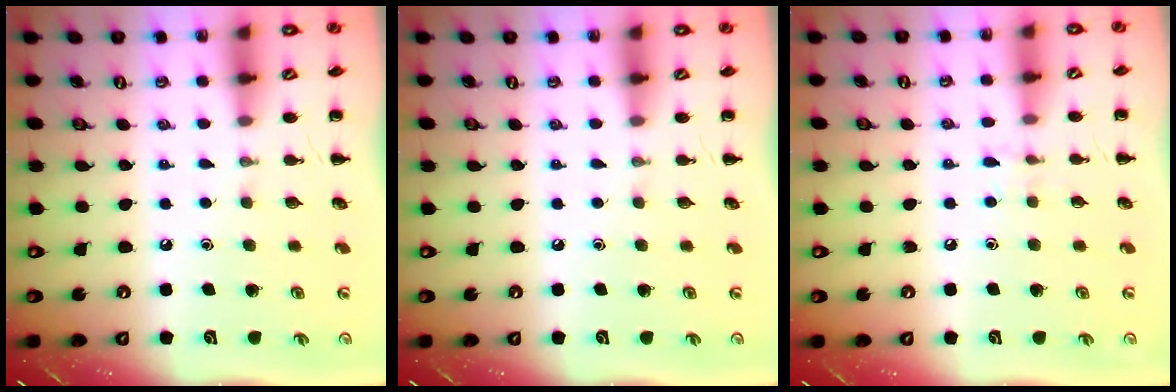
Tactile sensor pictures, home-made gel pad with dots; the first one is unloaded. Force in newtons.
{"total": 0.0}
{"total": 5.4, "press": 5.2, "slide": 1.6}